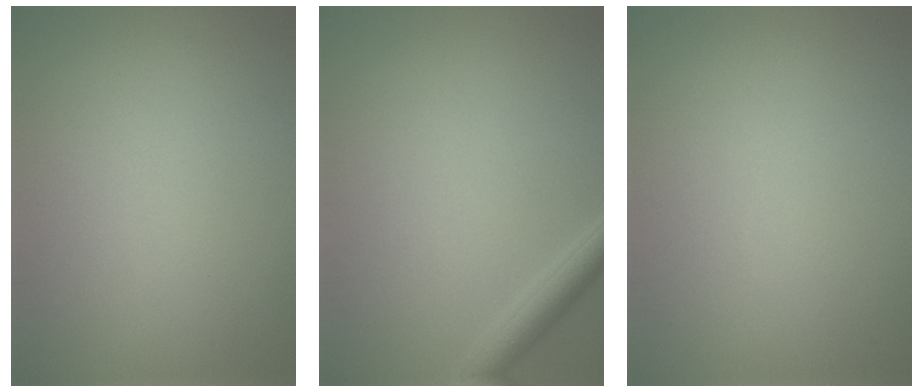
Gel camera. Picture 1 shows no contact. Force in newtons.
{"total": 2.4, "press": 2.4, "slide": 0.2}
{"total": 0.0}